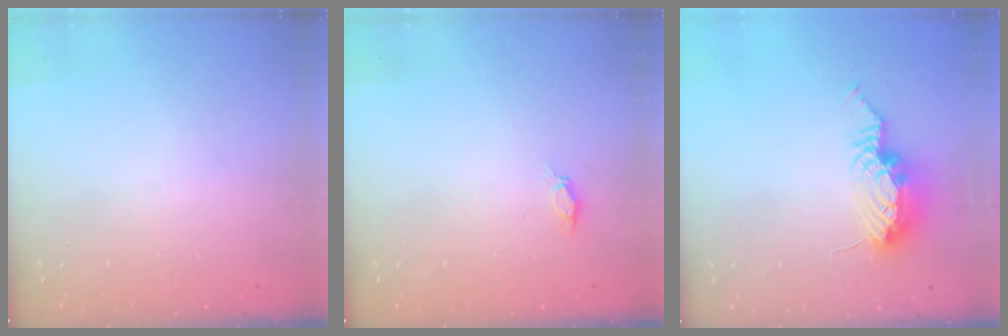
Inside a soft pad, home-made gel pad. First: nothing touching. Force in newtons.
{"total": 3.3, "press": 3.1, "slide": 1.0}
{"total": 10.8, "press": 10.4, "slide": 2.8}